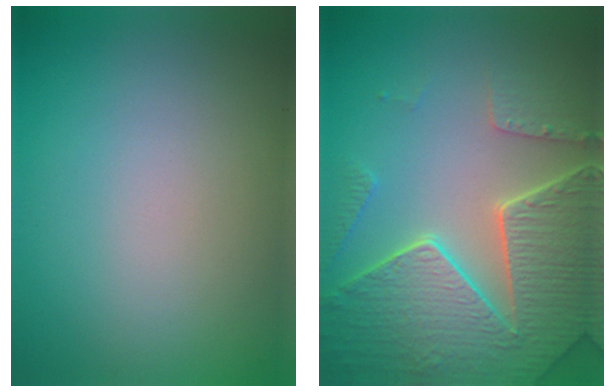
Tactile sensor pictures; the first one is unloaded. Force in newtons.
{"total": 8.3, "press": 6.1, "slide": 5.6}